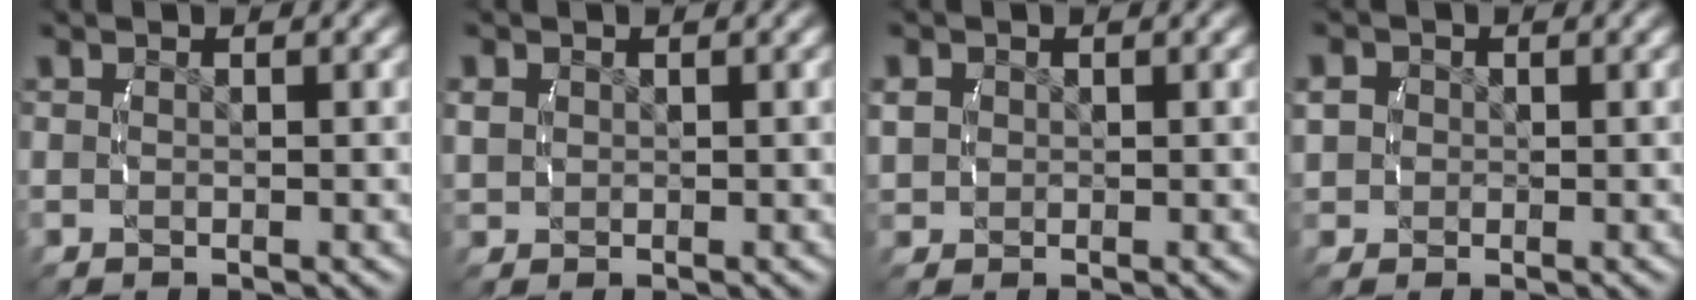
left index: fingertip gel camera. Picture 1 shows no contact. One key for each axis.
{"total": 1.2, "fx": 0.5, "fy": 0.9, "fz": 0.6, "tx": -0.018, "ty": -0.003, "tz": 0.019}
{"total": 1.6, "fx": 0.4, "fy": 1.4, "fz": 0.7, "tx": -0.021, "ty": -0.004, "tz": 0.017}
{"total": 2.8, "fx": 0.4, "fy": 2.6, "fz": 1.1, "tx": -0.031, "ty": -0.005, "tz": 0.010}